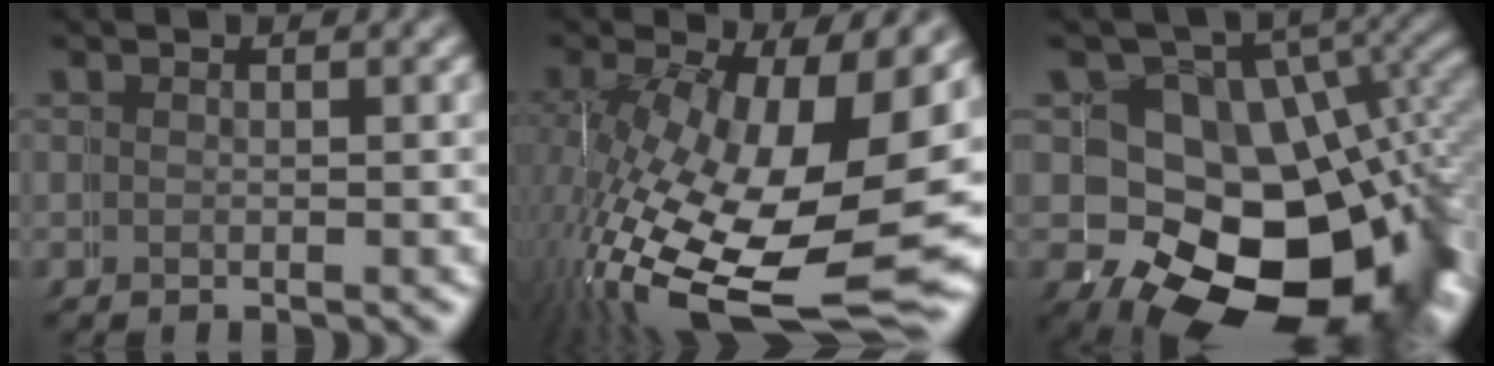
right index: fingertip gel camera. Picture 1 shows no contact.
{"total": 14.6, "force": [-5.0, 7.2, 11.6], "torque": [-0.224, -0.075, -0.035]}
{"total": 20.1, "force": [-4.6, 14.7, 12.9], "torque": [-0.209, -0.088, -0.035]}